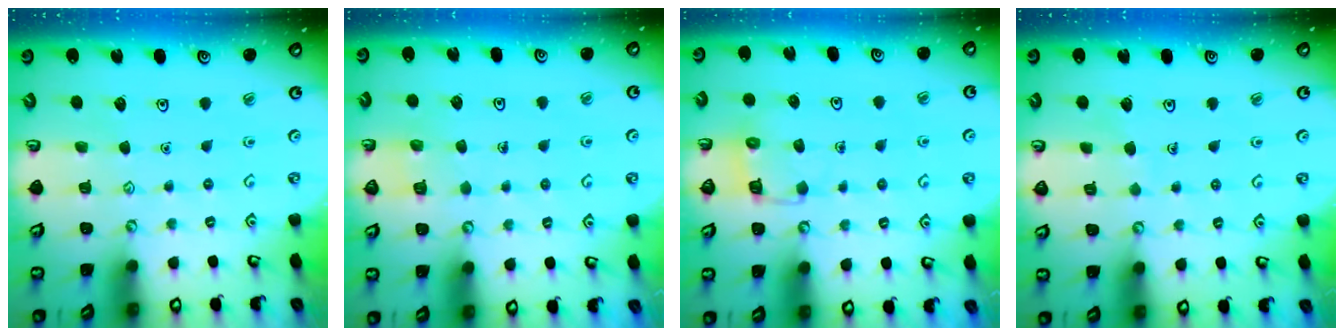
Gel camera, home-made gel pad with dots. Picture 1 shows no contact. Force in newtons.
{"total": 2.7, "press": 2.7, "slide": 0.1}
{"total": 4.6, "press": 4.5, "slide": 0.4}
{"total": 2.2, "press": 2.2, "slide": 0.1}